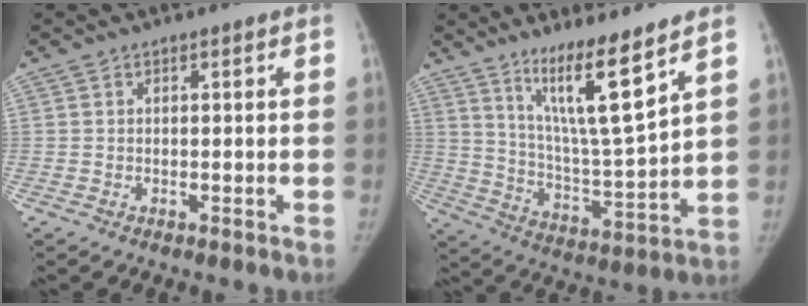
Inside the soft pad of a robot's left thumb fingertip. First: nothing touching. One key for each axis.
{"total": 13.7, "fx": 9.2, "fy": 0.7, "fz": 10.1, "tx": -0.172, "ty": -0.079, "tz": 0.173}